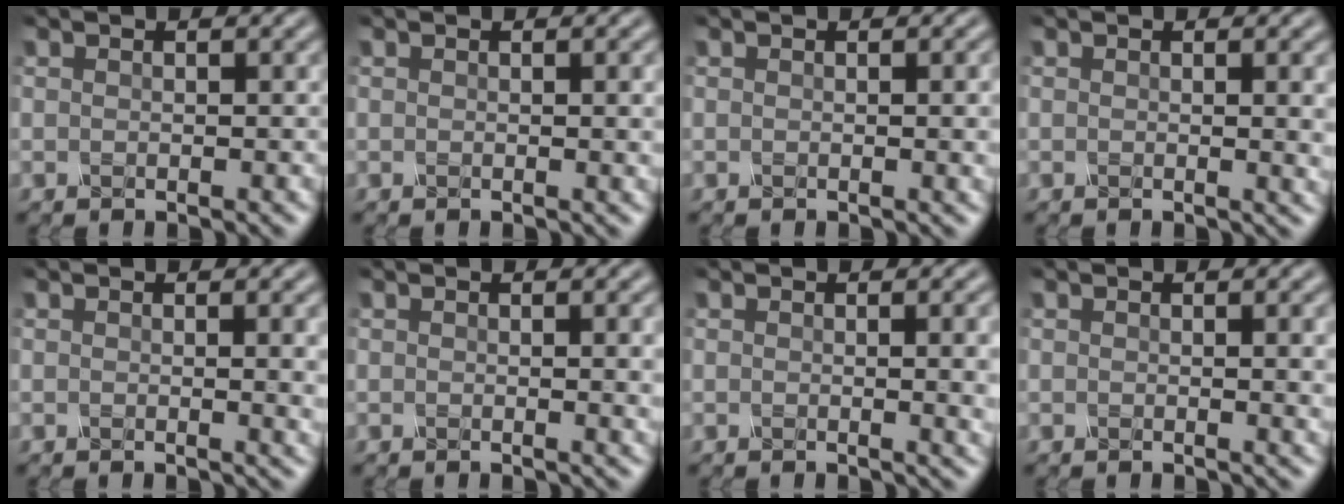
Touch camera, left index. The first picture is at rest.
{"total": 2.0, "force": [0.3, 0.7, 1.8], "torque": [-0.014, 0.003, 0.000]}
{"total": 2.5, "force": [0.1, 0.8, 2.4], "torque": [-0.018, 0.004, -0.002]}
{"total": 3.3, "force": [0.4, 1.1, 3.1], "torque": [-0.025, 0.002, 0.003]}
{"total": 3.4, "force": [0.4, 1.2, 3.2], "torque": [-0.026, 0.003, 0.004]}
{"total": 3.1, "force": [0.3, 1.1, 2.9], "torque": [-0.022, 0.004, 0.002]}
{"total": 5.1, "force": [0.3, 2.0, 4.6], "torque": [-0.027, 0.005, 0.004]}
{"total": 3.1, "force": [0.4, 1.1, 2.8], "torque": [-0.022, 0.003, 0.003]}